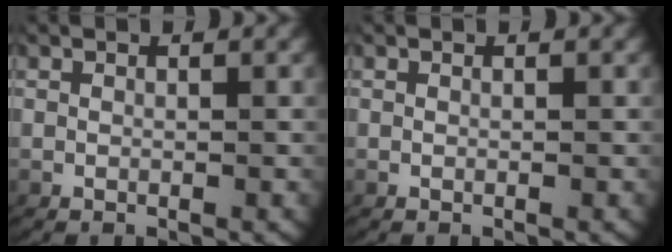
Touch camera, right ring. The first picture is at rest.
{"total": 0.0}